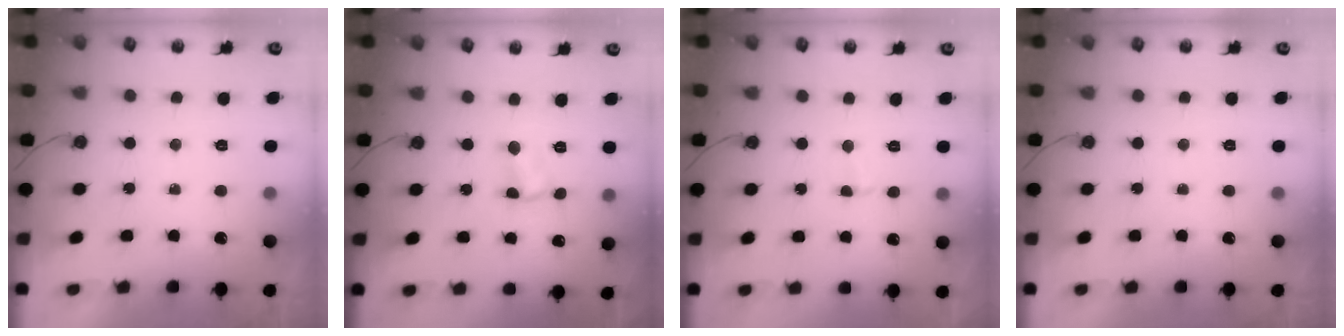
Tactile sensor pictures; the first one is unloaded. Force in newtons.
{"total": 2.9, "press": 2.8, "slide": 0.3}
{"total": 2.6, "press": 2.5, "slide": 0.5}
{"total": 0.0}